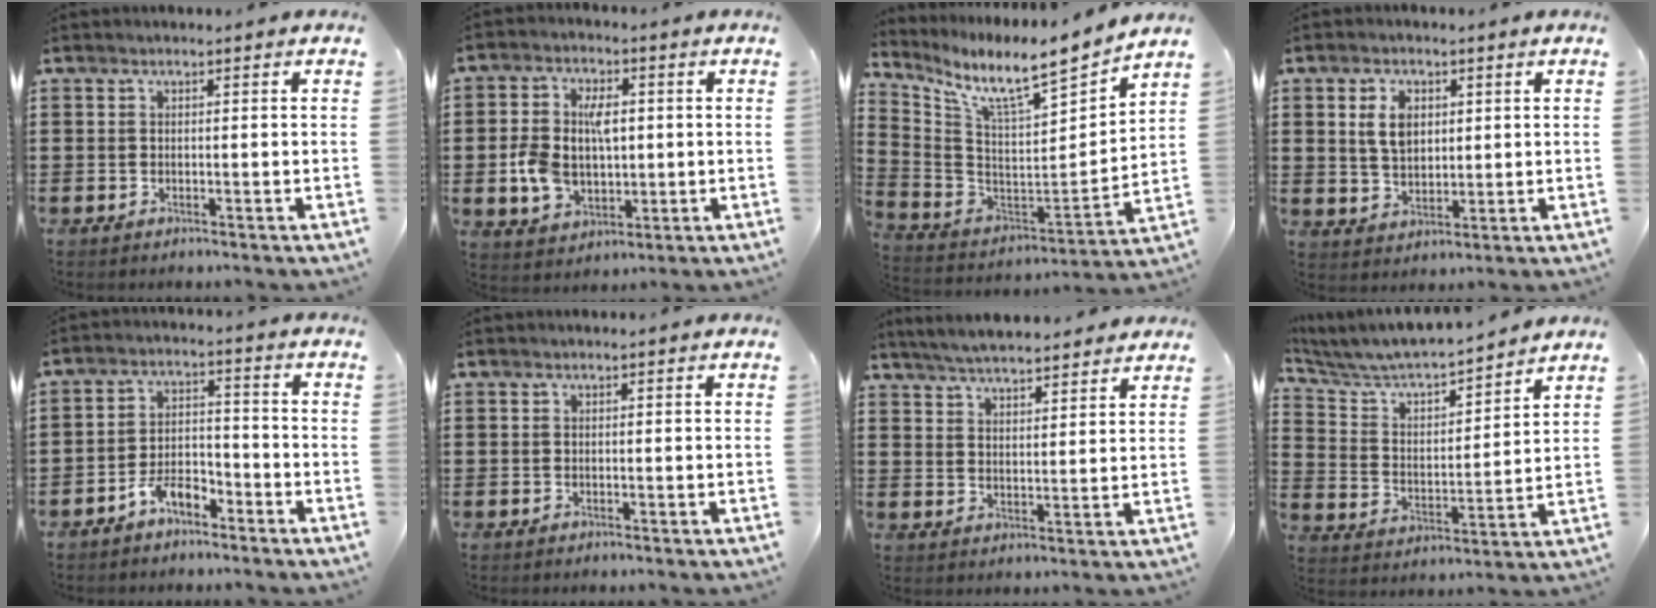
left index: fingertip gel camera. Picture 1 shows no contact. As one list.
[{"total": 8.3, "force": [0.2, 5.4, 6.3], "torque": [-0.142, 0.008, -0.004]}, {"total": 8.8, "force": [7.0, 0.8, 5.3], "torque": [-0.128, -0.064, 0.109]}, {"total": 5.2, "force": [1.6, 3.3, 3.8], "torque": [-0.077, 0.007, 0.026]}, {"total": 5.2, "force": [-4.0, 1.9, 2.6], "torque": [-0.050, 0.015, -0.077]}, {"total": 0.0}, {"total": 5.2, "force": [5.1, 0.1, 1.1], "torque": [-0.038, -0.018, 0.093]}, {"total": 5.3, "force": [5.0, 0.9, 1.4], "torque": [-0.054, -0.037, 0.078]}]